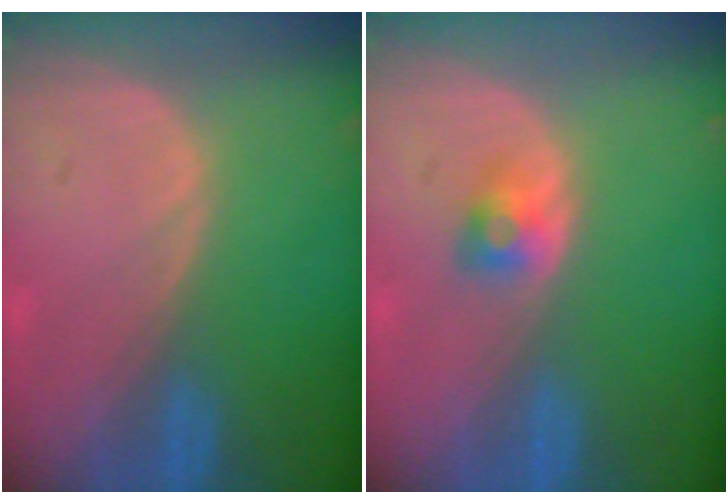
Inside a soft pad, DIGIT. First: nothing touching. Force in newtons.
{"total": 2.7, "press": 2.4, "slide": 1.1}